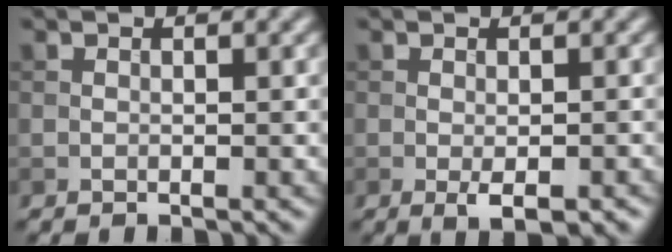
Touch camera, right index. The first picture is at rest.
{"total": 2.4, "force": [-1.0, 0.8, 2.0], "torque": [-0.034, -0.006, -0.012]}